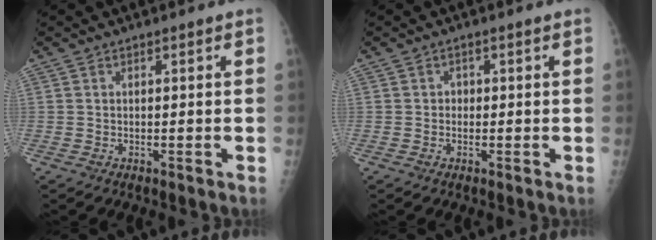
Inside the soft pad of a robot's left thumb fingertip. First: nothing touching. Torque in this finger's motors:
{"motor_torque": [-0.07, 0.32, -0.06, -0.17, 0.00]}